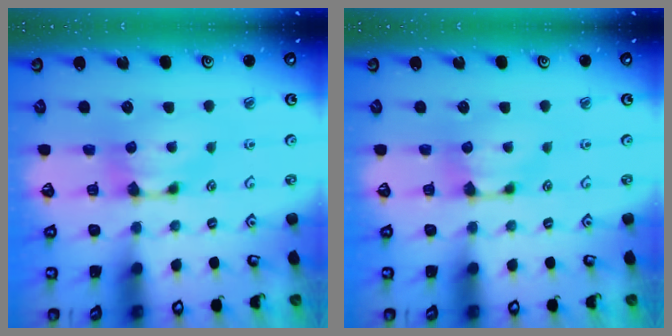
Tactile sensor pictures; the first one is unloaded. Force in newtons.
{"total": 0.0}